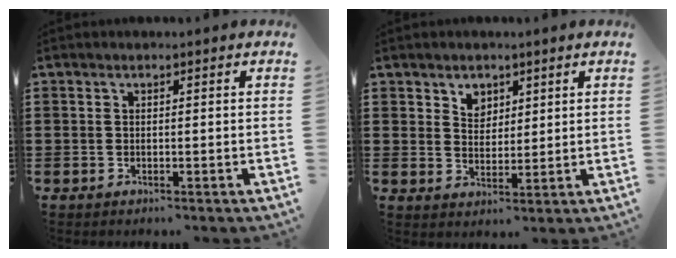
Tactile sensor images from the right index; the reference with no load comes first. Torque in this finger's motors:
{"motor_torque": [0.50, 1.64, 0.12, 0.00]}